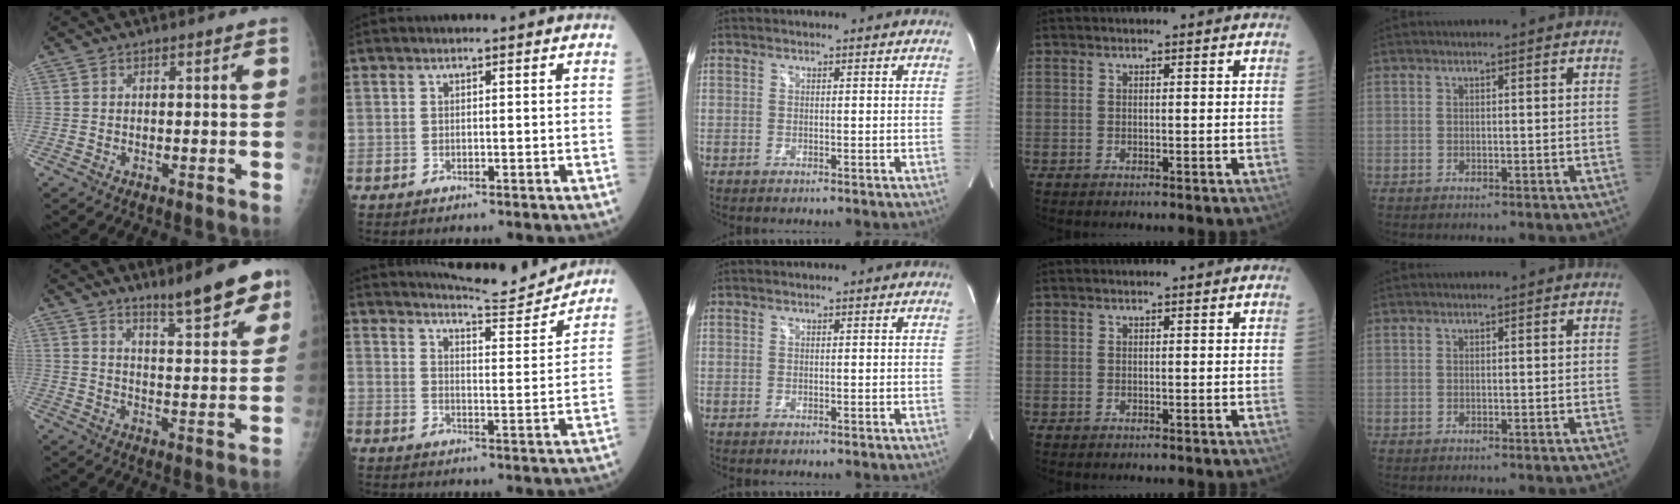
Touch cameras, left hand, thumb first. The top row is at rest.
{"thumb": {"total": 10.8, "force": [7.9, 2.1, 7.0], "torque": [-0.080, -0.048, 0.122]}, "index": {"total": 10.2, "force": [10.2, -0.6, 1.1], "torque": [-0.027, -0.021, 0.142]}}